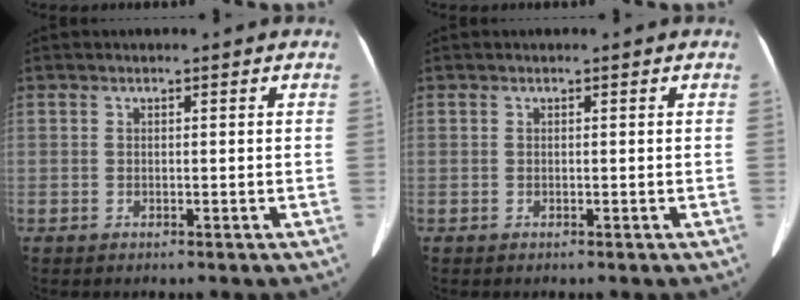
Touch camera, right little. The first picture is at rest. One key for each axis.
{"total": 0.0}